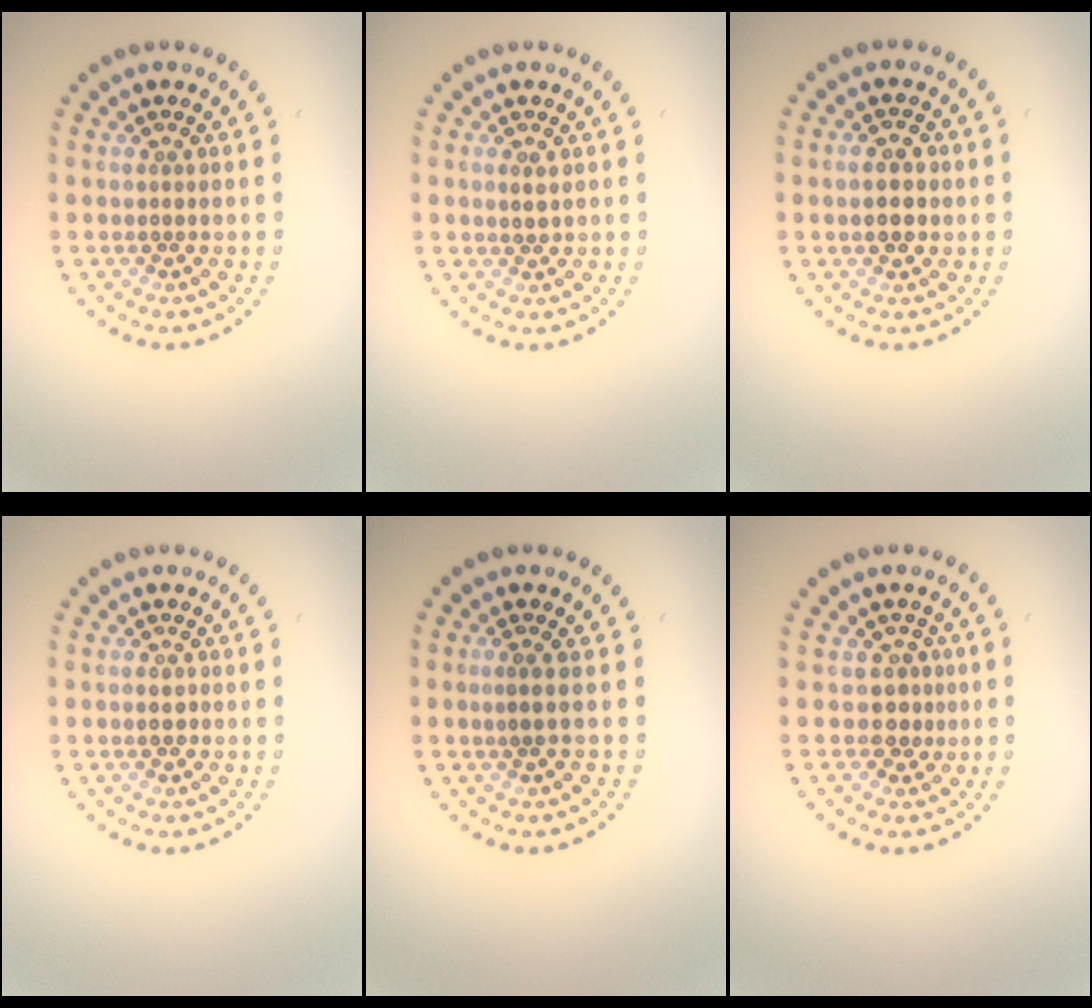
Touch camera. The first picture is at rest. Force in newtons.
{"total": 1.0, "press": 1.0, "slide": 0.3}
{"total": 3.1, "press": 3.1, "slide": 0.1}
{"total": 1.0, "press": 1.0, "slide": 0.2}
{"total": 0.9, "press": 0.6, "slide": 0.6}
{"total": 2.0, "press": 1.4, "slide": 1.4}